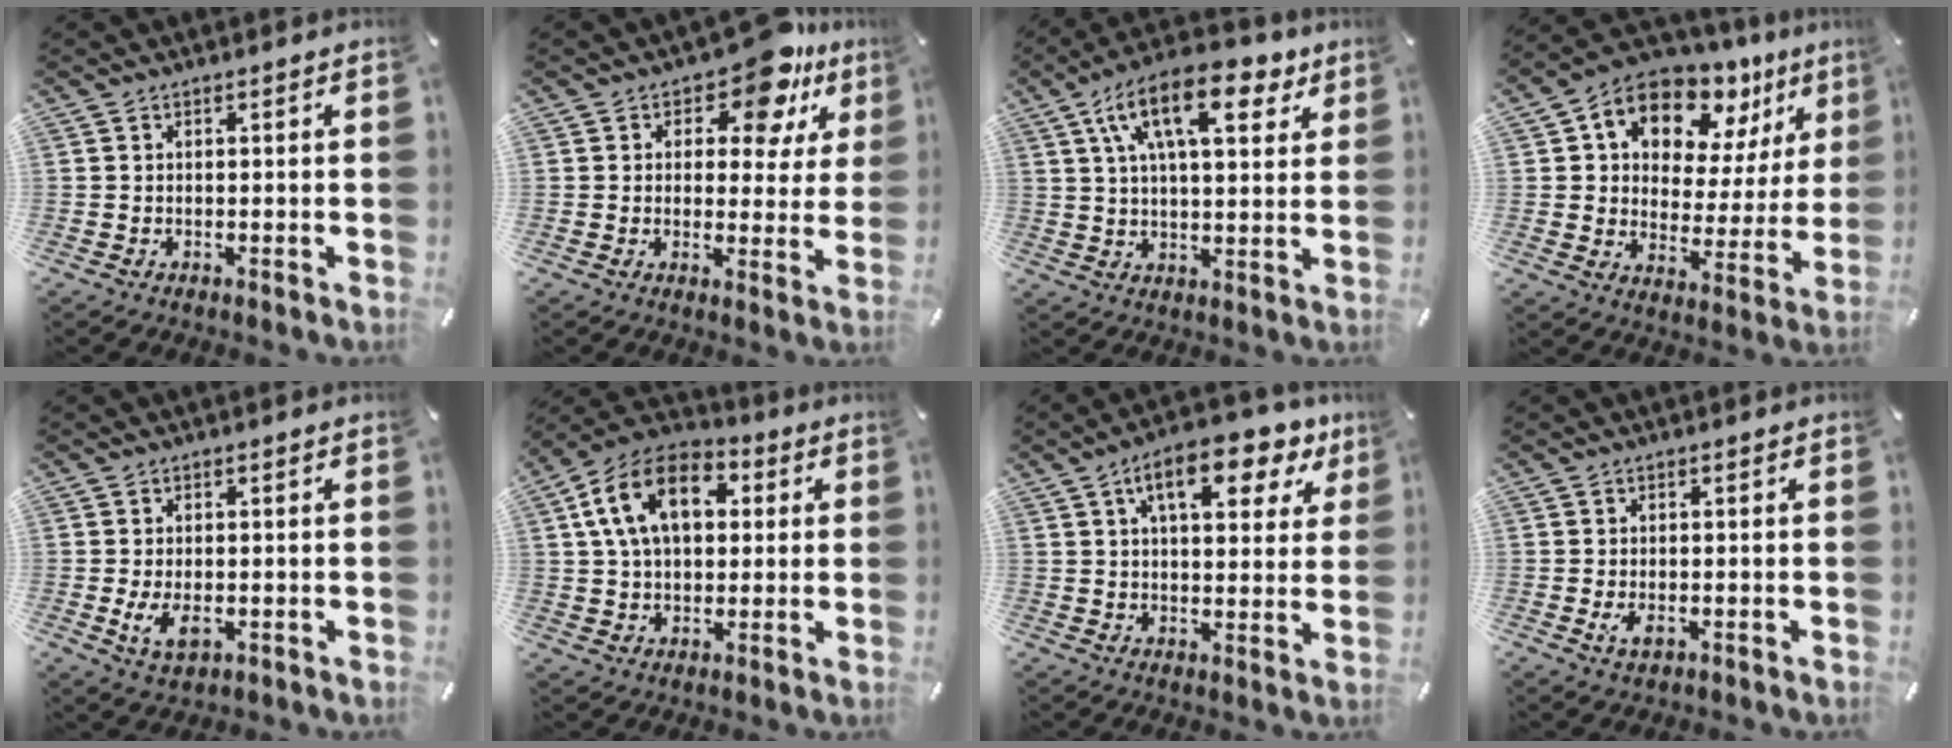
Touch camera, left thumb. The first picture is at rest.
{"total": 11.5, "force": [7.7, 5.2, 6.8], "torque": [-0.092, -0.045, 0.131]}
{"total": 16.6, "force": [7.9, 7.4, 12.6], "torque": [-0.208, -0.011, 0.131]}
{"total": 12.5, "force": [9.0, 7.5, 4.2], "torque": [-0.082, -0.075, 0.163]}
{"total": 5.2, "force": [-0.8, 3.0, 4.2], "torque": [-0.097, -0.011, -0.020]}
{"total": 15.3, "force": [4.4, 10.4, 10.3], "torque": [-0.204, 0.013, 0.078]}
{"total": 12.6, "force": [6.7, 5.8, 9.0], "torque": [-0.129, -0.024, 0.109]}
{"total": 2.6, "force": [-0.6, 1.5, 2.0], "torque": [-0.050, -0.005, -0.013]}